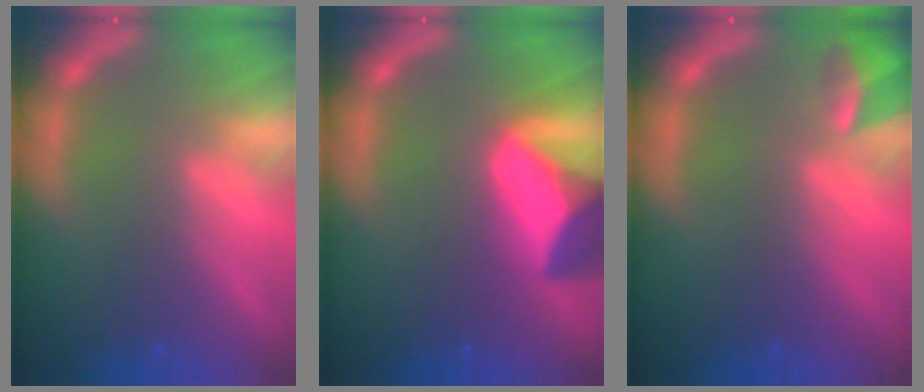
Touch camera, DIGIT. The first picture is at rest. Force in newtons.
{"total": 10.0}
{"total": 2.9}